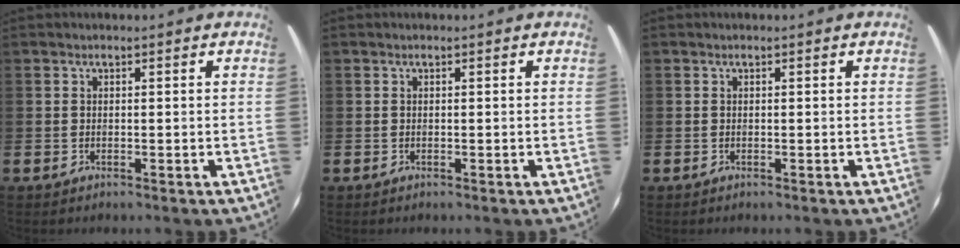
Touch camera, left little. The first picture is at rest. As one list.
[{"total": 0.0}, {"total": 0.0}]